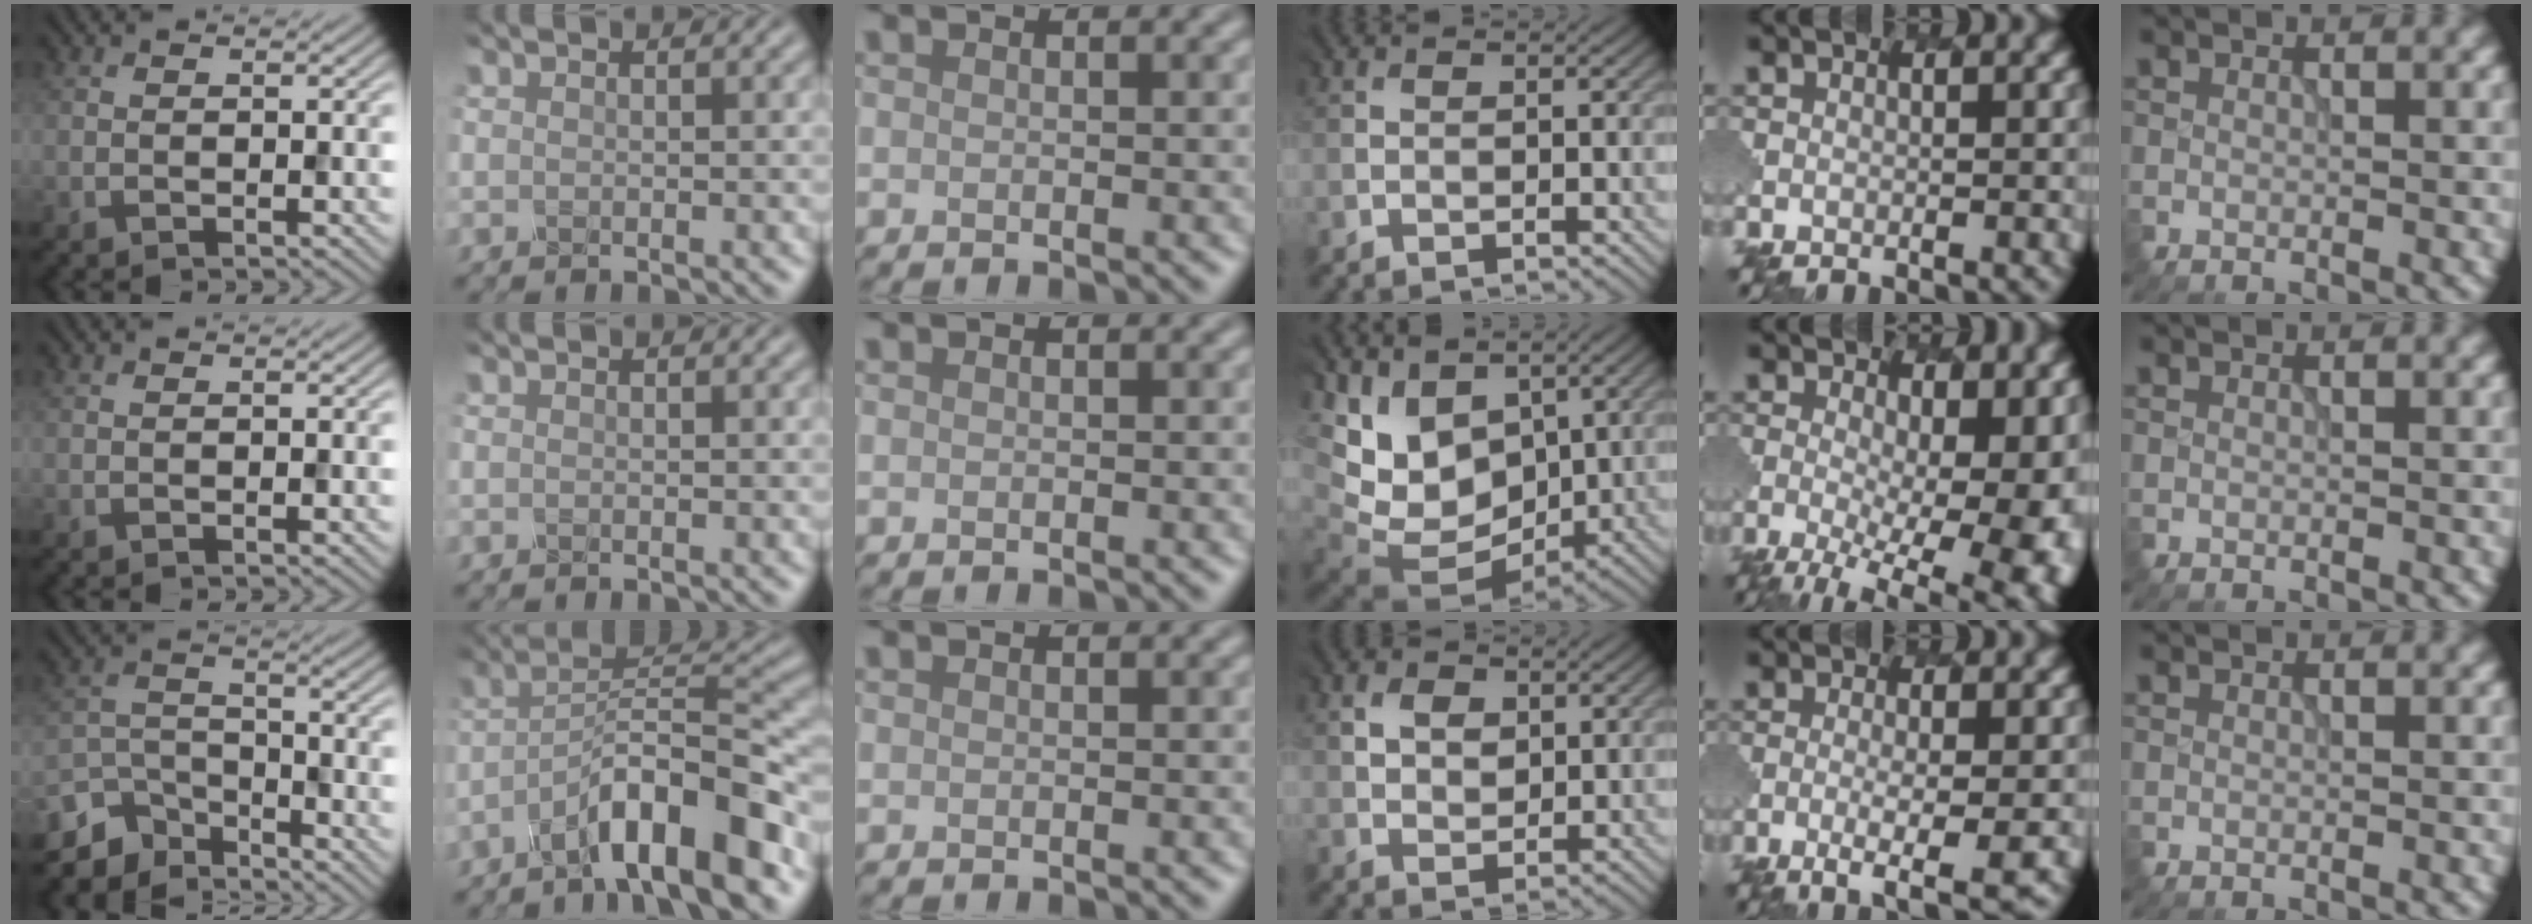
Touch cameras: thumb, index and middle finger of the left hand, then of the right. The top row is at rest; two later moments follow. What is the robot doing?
{"motion": "dispense", "object": "pipette"}